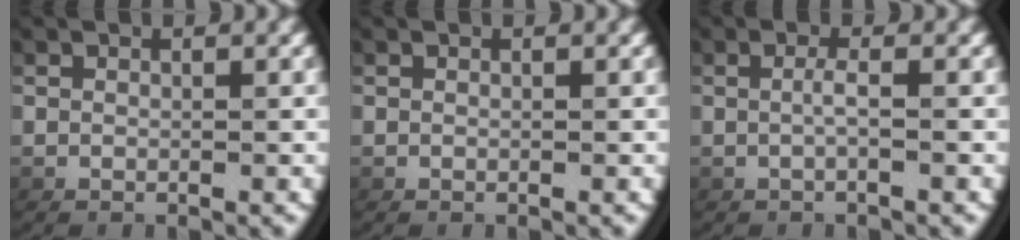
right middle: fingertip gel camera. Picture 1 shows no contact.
{"total": 0.0}
{"total": 1.2, "force": [-0.4, -0.4, 1.0], "torque": [-0.027, -0.002, -0.002]}